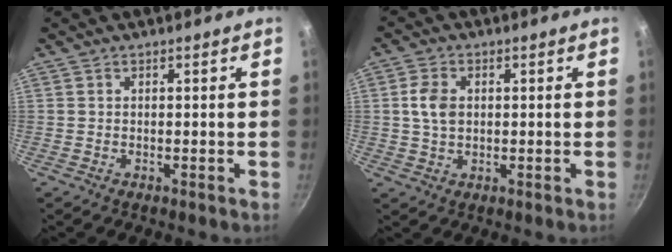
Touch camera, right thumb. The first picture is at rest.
{"total": 5.1, "force": [0.7, 3.6, 3.6], "torque": [-0.060, 0.004, 0.011]}